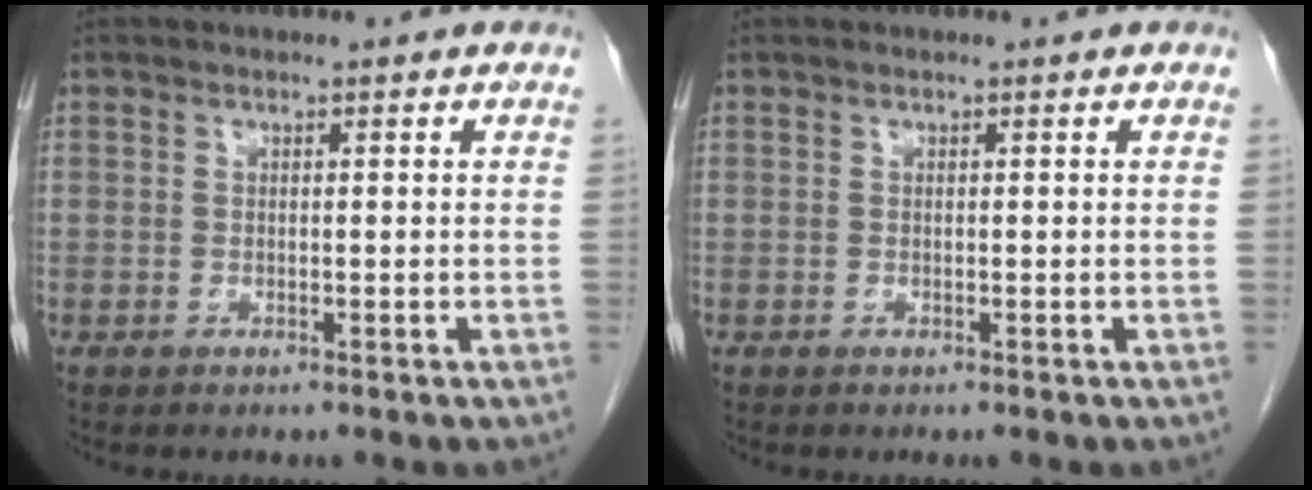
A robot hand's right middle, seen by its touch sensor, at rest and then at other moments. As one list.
[{"total": 0.0}]